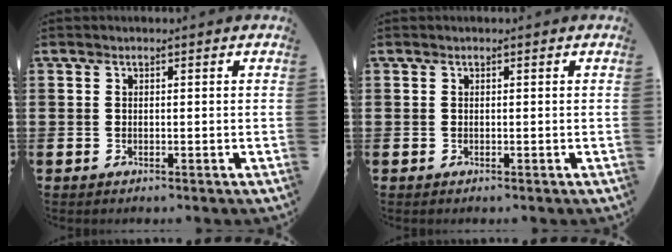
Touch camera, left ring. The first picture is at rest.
{"total": 0.0}